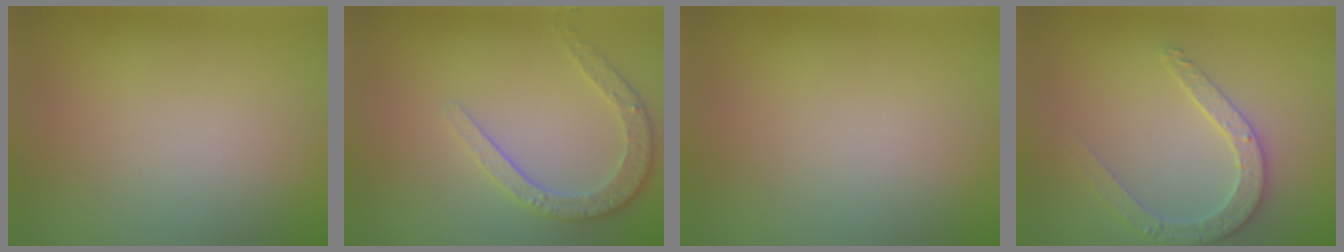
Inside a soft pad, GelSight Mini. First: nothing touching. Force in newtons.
{"total": 2.9, "press": 2.5, "slide": 1.6}
{"total": 0.0}
{"total": 2.8, "press": 2.7, "slide": 0.5}